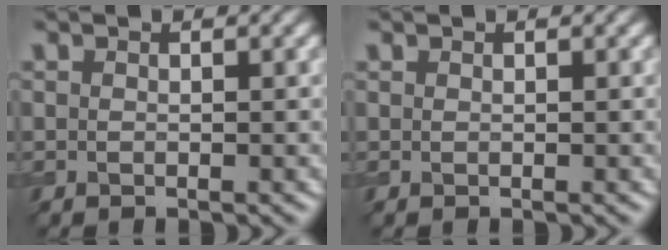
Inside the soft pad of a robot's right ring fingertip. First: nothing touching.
{"total": 0.0}